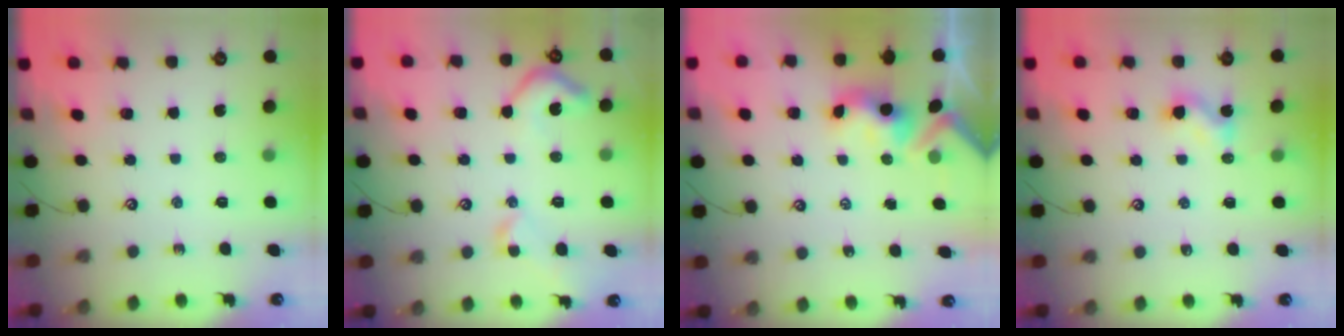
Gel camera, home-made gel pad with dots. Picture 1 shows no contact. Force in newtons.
{"total": 6.7, "press": 6.7, "slide": 0.8}
{"total": 3.2, "press": 3.1, "slide": 0.3}
{"total": 3.0, "press": 2.9, "slide": 0.4}